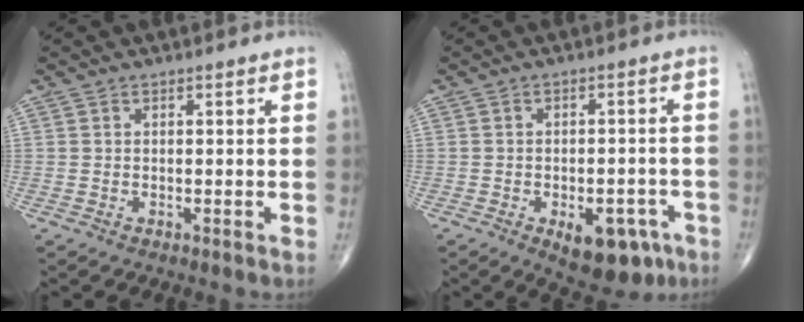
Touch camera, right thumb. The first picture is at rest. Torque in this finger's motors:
{"motor_torque": [1.39, 1.23, 0.02, -0.49, 0.20]}